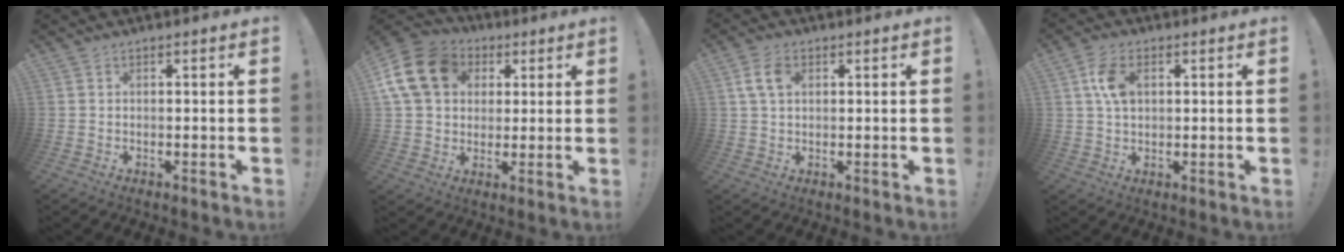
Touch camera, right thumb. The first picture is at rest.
{"total": 17.1, "force": [5.0, 13.5, 9.2], "torque": [-0.150, -0.008, 0.099]}
{"total": 5.4, "force": [1.8, 3.3, 3.9], "torque": [-0.082, 0.003, 0.034]}
{"total": 7.5, "force": [2.0, 4.6, 5.7], "torque": [-0.109, 0.007, 0.037]}